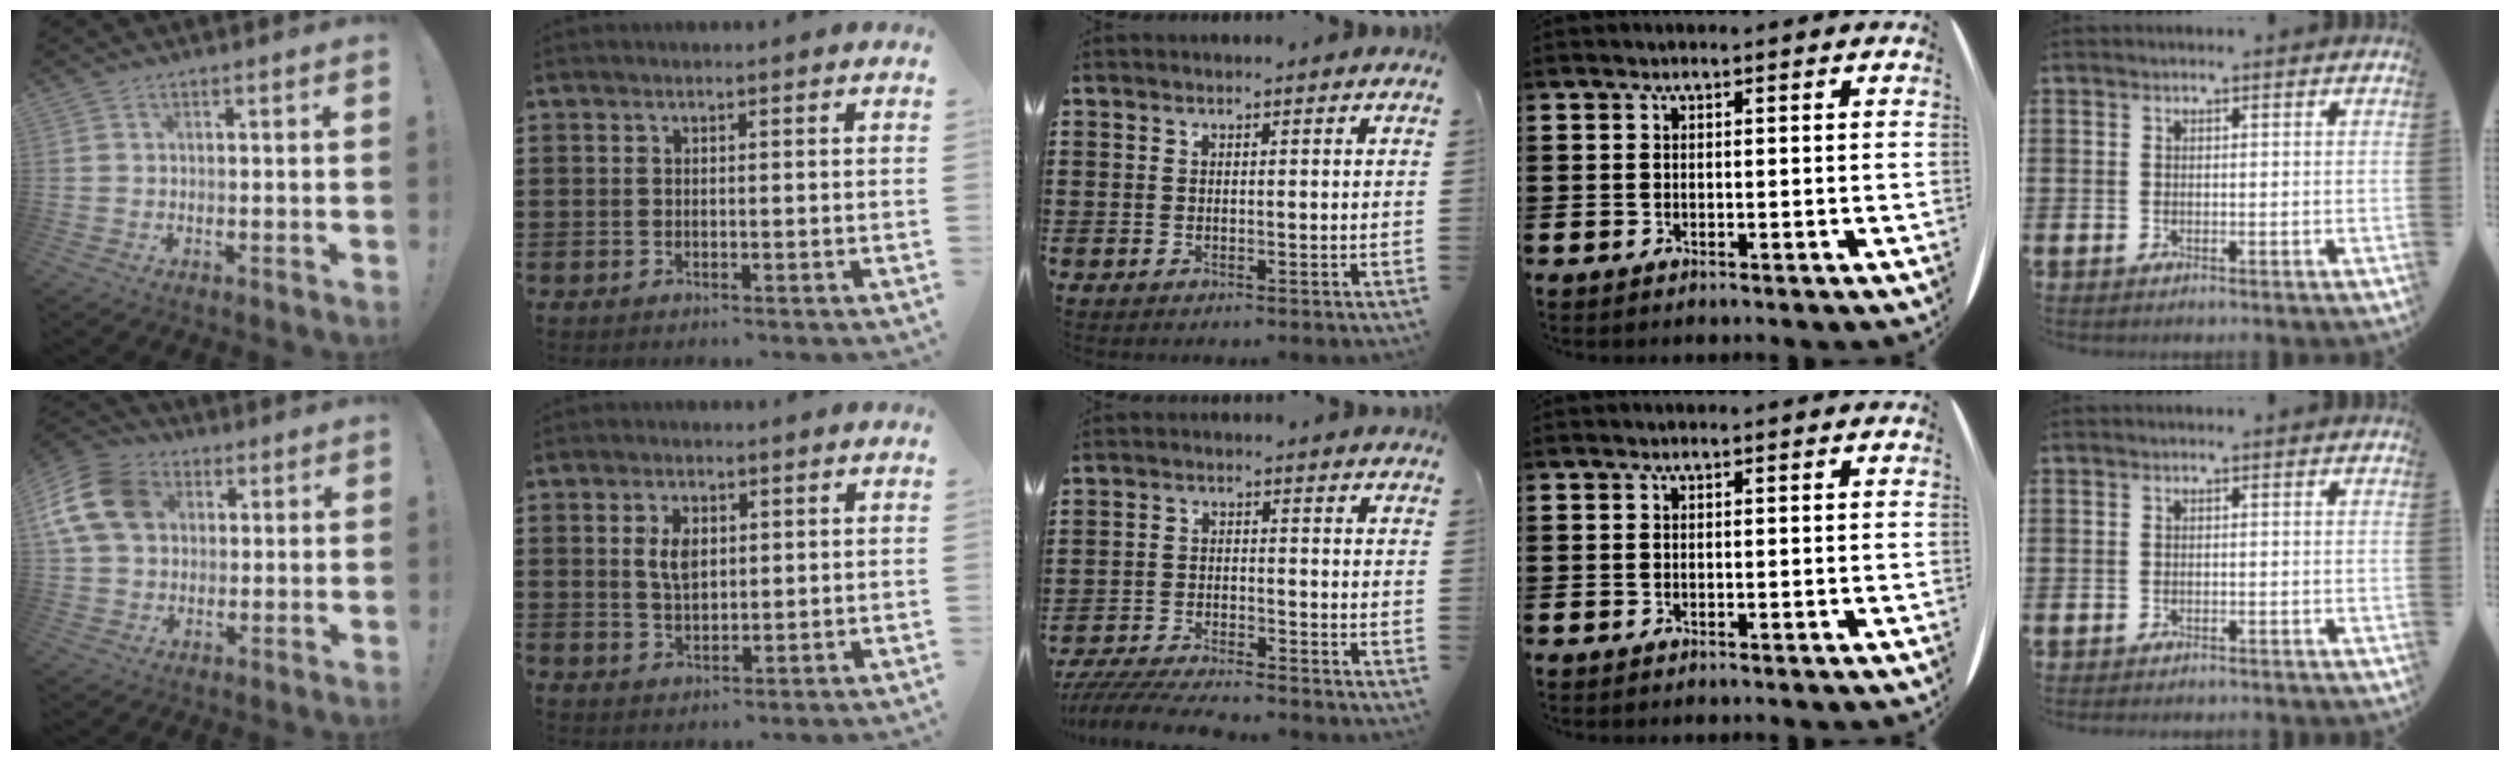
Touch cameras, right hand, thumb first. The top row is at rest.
{"thumb": {"total": 15.5, "force": [4.4, 12.0, 8.8], "torque": [-0.159, -0.003, 0.091]}, "index": {"total": 4.3, "force": [1.1, 2.4, 3.4], "torque": [-0.065, 0.007, 0.016]}, "middle": {"total": 5.2, "force": [-5.0, 0.3, 1.3], "torque": [-0.034, -0.005, -0.103]}, "little": {"total": 0.6, "force": [-0.6, 0.0, 0.0], "torque": [-0.002, -0.002, -0.013]}}